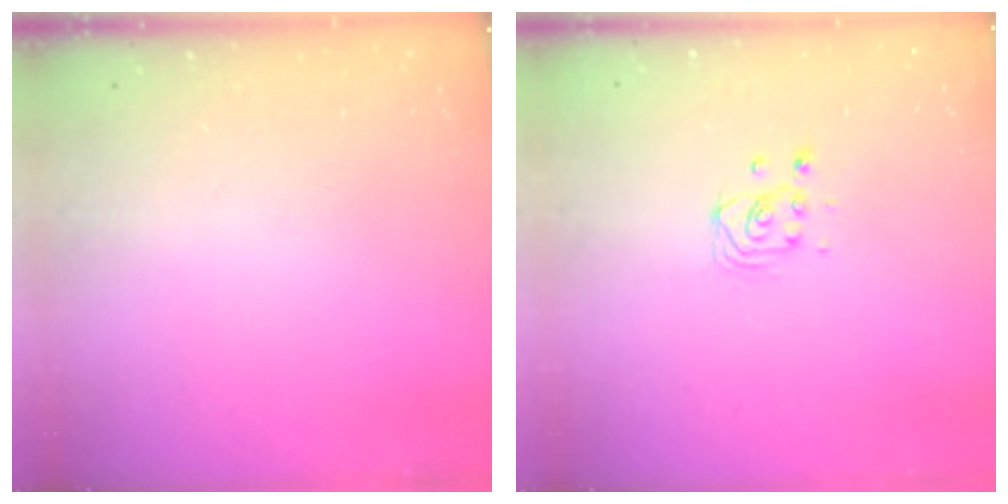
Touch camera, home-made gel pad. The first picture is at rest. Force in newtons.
{"total": 3.3, "press": 3.2, "slide": 0.6}